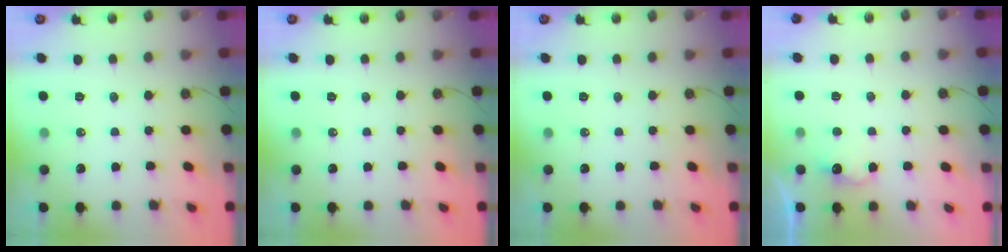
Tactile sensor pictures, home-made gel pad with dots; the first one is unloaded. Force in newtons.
{"total": 0.0}
{"total": 0.0}
{"total": 6.4, "press": 6.3, "slide": 1.0}